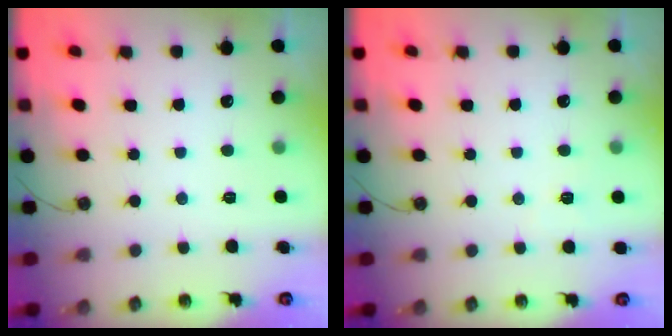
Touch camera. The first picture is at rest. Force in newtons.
{"total": 2.8, "press": 2.8, "slide": 0.3}